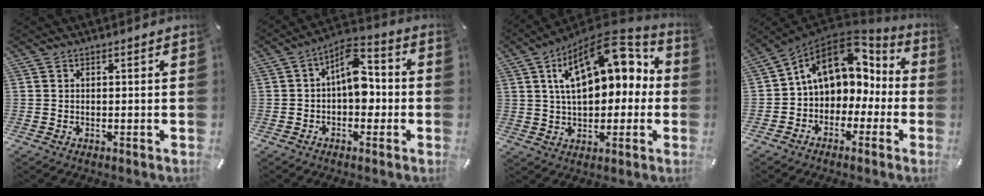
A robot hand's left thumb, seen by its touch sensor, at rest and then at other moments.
{"total": 9.6, "force": [-0.1, 6.1, 7.5], "torque": [-0.108, 0.001, -0.005]}
{"total": 18.8, "force": [6.9, 11.1, 13.5], "torque": [-0.203, -0.030, 0.121]}
{"total": 13.0, "force": [4.4, 10.0, 7.1], "torque": [-0.129, -0.014, 0.081]}